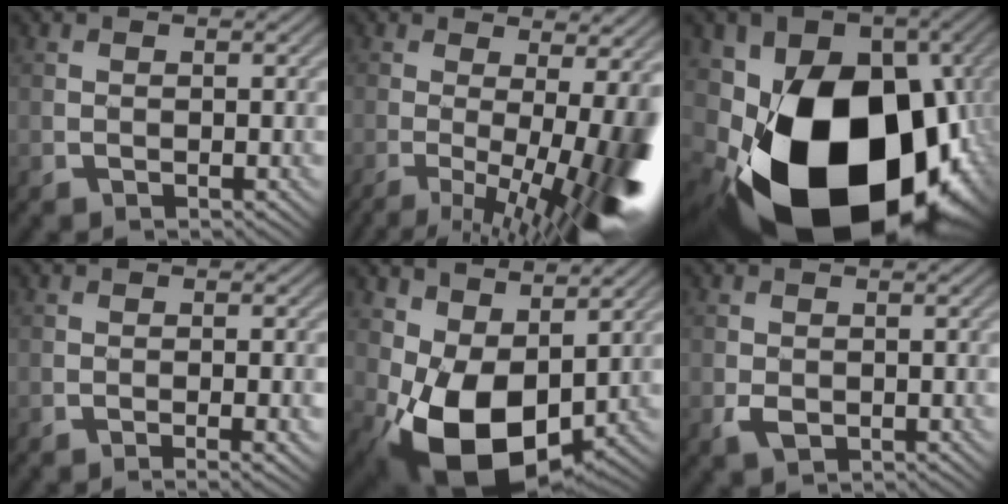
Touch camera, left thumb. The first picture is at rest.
{"total": 13.6, "force": [-3.6, 3.5, 12.7], "torque": [-0.161, -0.022, -0.039]}
{"total": 20.6, "force": [-6.1, 13.8, 14.0], "torque": [-0.263, -0.074, -0.065]}
{"total": 2.4, "force": [-1.2, 0.2, 2.1], "torque": [-0.032, -0.001, -0.018]}
{"total": 11.9, "force": [-0.2, 7.2, 9.4], "torque": [-0.194, -0.027, -0.001]}
{"total": 1.5, "force": [-0.5, 1.1, 0.8], "torque": [-0.016, -0.005, -0.012]}